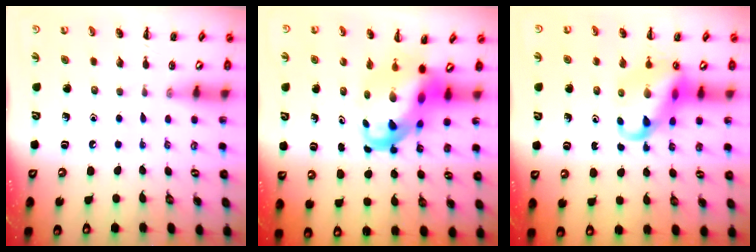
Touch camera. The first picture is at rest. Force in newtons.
{"total": 8.1, "press": 7.7, "slide": 2.3}
{"total": 12.7, "press": 12.2, "slide": 3.4}